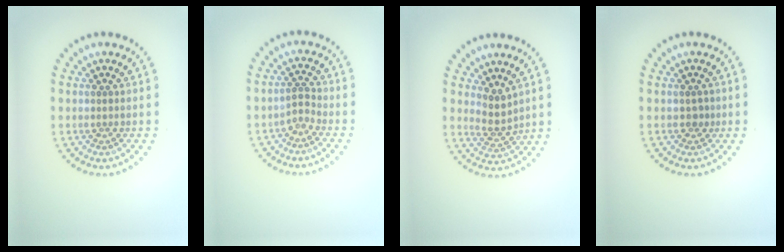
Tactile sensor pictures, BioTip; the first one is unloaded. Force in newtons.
{"total": 1.3, "press": 0.9, "slide": 0.9}
{"total": 2.3, "press": 1.8, "slide": 1.5}
{"total": 0.8, "press": 0.7, "slide": 0.4}